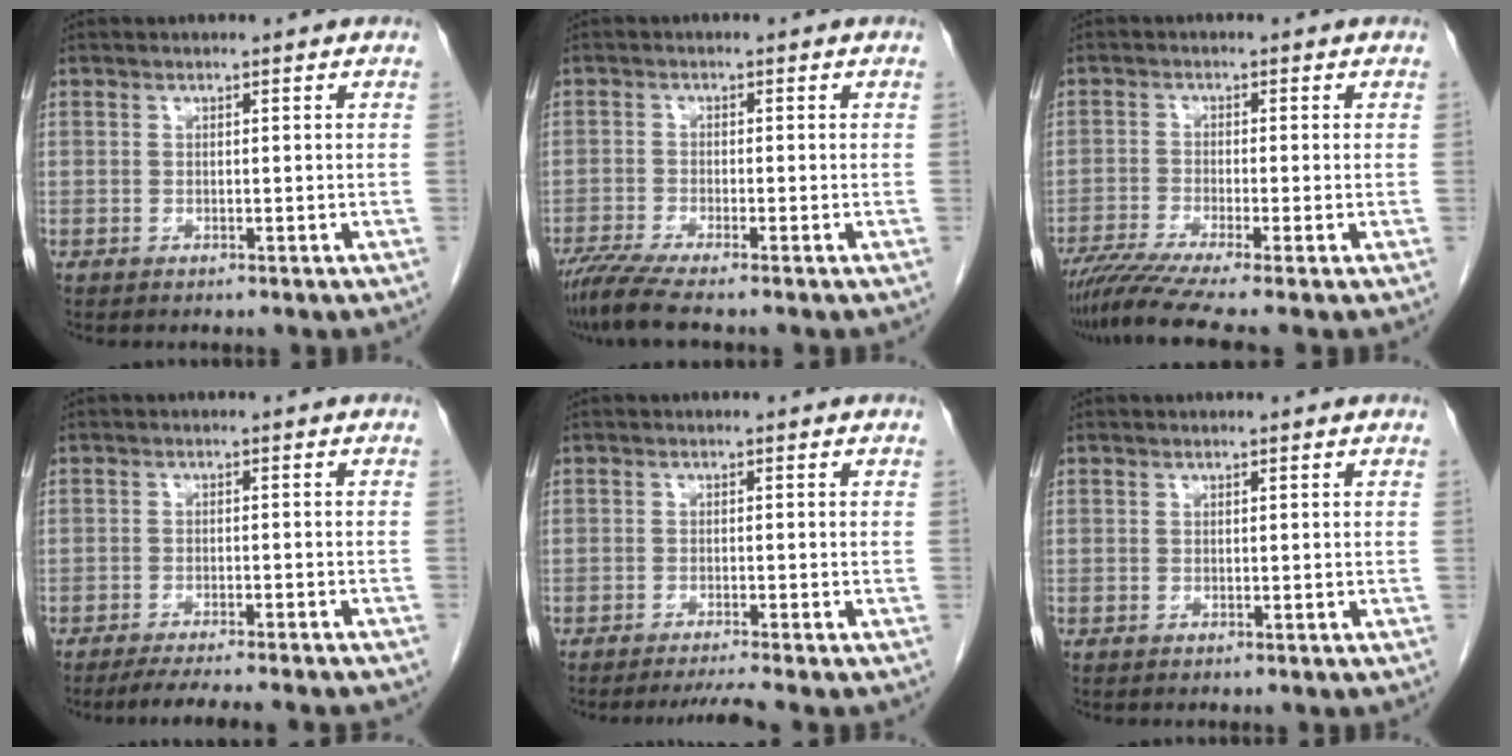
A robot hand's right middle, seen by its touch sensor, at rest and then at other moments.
{"total": 5.3, "force": [-4.2, -0.7, 3.1], "torque": [-0.060, -0.021, -0.080]}
{"total": 7.5, "force": [-5.9, -1.3, 4.6], "torque": [-0.078, -0.022, -0.098]}
{"total": 11.9, "force": [-10.5, 0.8, 5.5], "torque": [-0.070, -0.018, -0.137]}
{"total": 3.1, "force": [-2.6, -1.4, 0.9], "torque": [-0.022, -0.015, -0.045]}
{"total": 0.0}